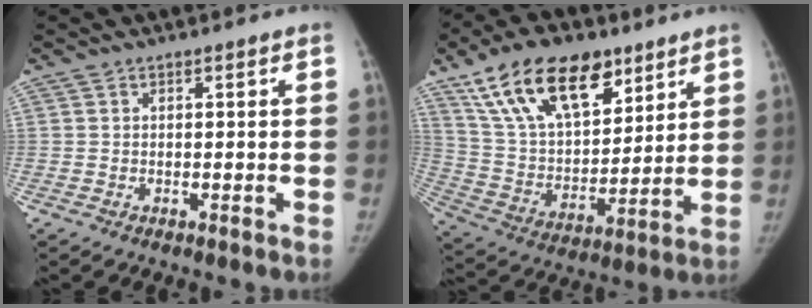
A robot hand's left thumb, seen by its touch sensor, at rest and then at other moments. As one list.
[{"total": 22.4, "force": [13.5, 11.6, 13.6], "torque": [-0.209, -0.035, 0.248]}]